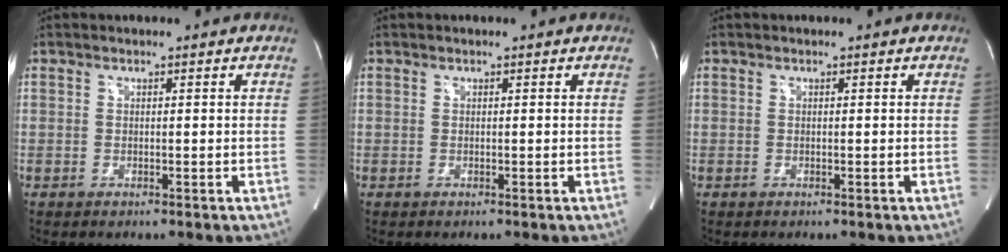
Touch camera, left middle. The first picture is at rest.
{"total": 0.0}
{"total": 0.0}